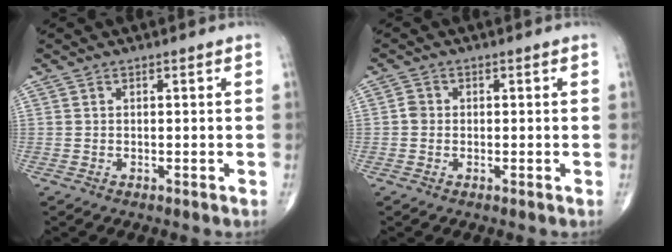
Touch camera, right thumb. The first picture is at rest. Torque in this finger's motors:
{"motor_torque": [0.04, 0.02, 0.33, 0.12, -0.01]}